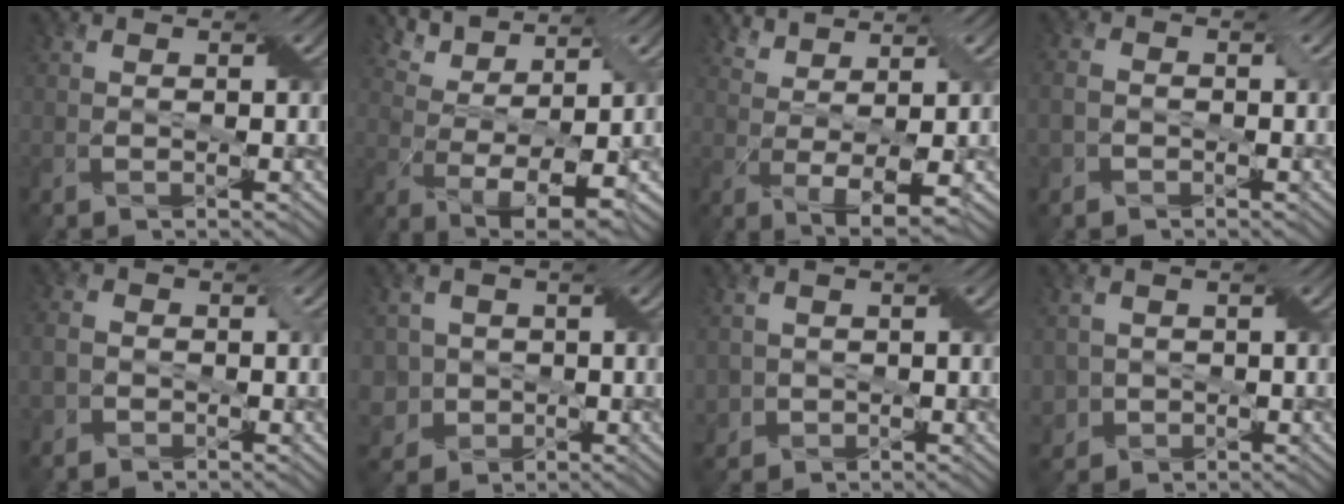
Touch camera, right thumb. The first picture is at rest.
{"total": 6.2, "force": [3.5, 2.0, 4.8], "torque": [-0.102, 0.000, 0.074]}
{"total": 4.4, "force": [1.9, 1.0, 3.9], "torque": [-0.082, -0.001, 0.041]}
{"total": 3.0, "force": [-1.1, 2.3, 1.7], "torque": [-0.041, 0.001, -0.025]}
{"total": 3.5, "force": [-1.2, 2.7, 1.9], "torque": [-0.048, 0.000, -0.030]}
{"total": 5.3, "force": [-1.3, 5.0, 1.1], "torque": [-0.038, -0.006, -0.042]}
{"total": 2.2, "force": [-0.4, 2.2, 0.2], "torque": [-0.009, -0.001, -0.009]}
{"total": 3.2, "force": [-0.7, 3.0, 0.6], "torque": [-0.022, -0.001, -0.020]}